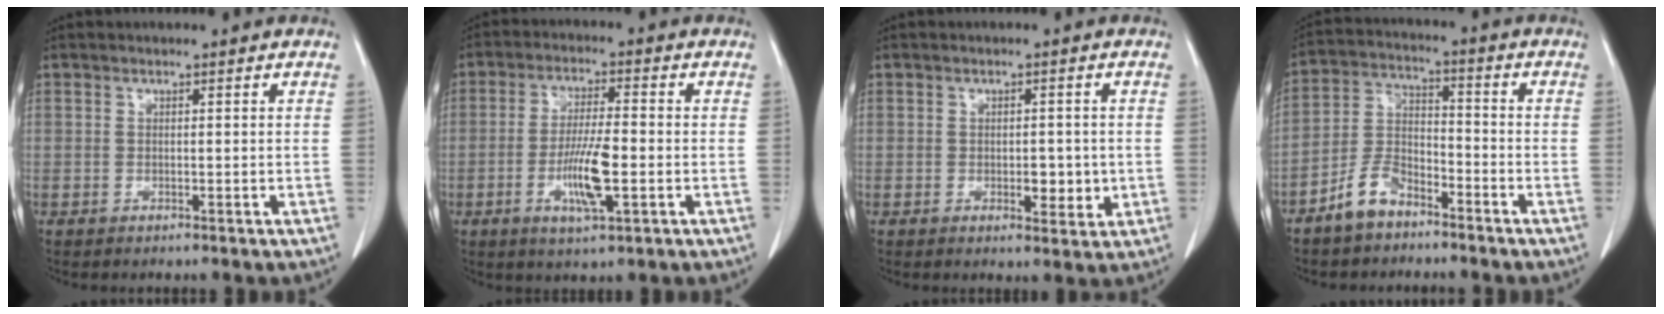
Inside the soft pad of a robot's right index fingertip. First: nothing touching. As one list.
[{"total": 8.2, "force": [-2.3, 1.3, 7.8], "torque": [-0.146, -0.006, -0.041]}, {"total": 3.8, "force": [-0.5, 1.9, 3.2], "torque": [-0.038, -0.002, -0.001]}, {"total": 7.2, "force": [-5.2, 3.5, 3.5], "torque": [-0.086, 0.005, -0.102]}]